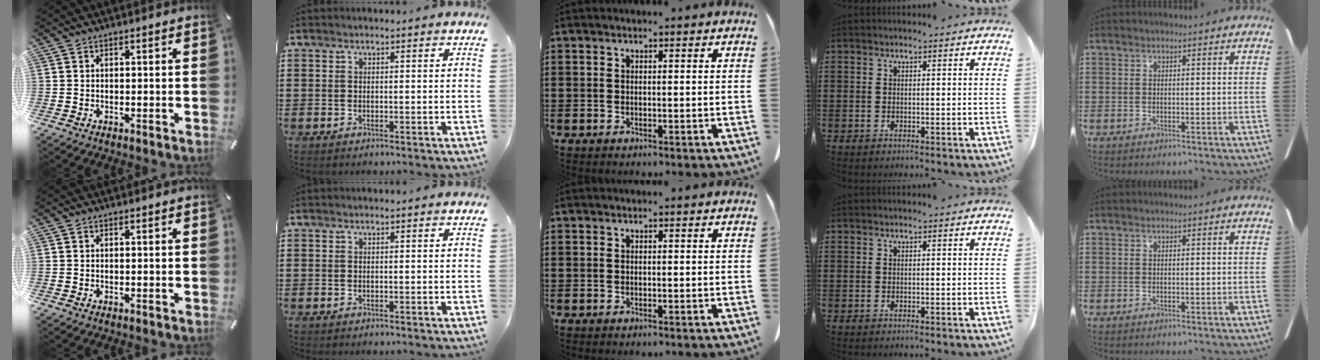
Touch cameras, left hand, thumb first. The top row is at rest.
{}